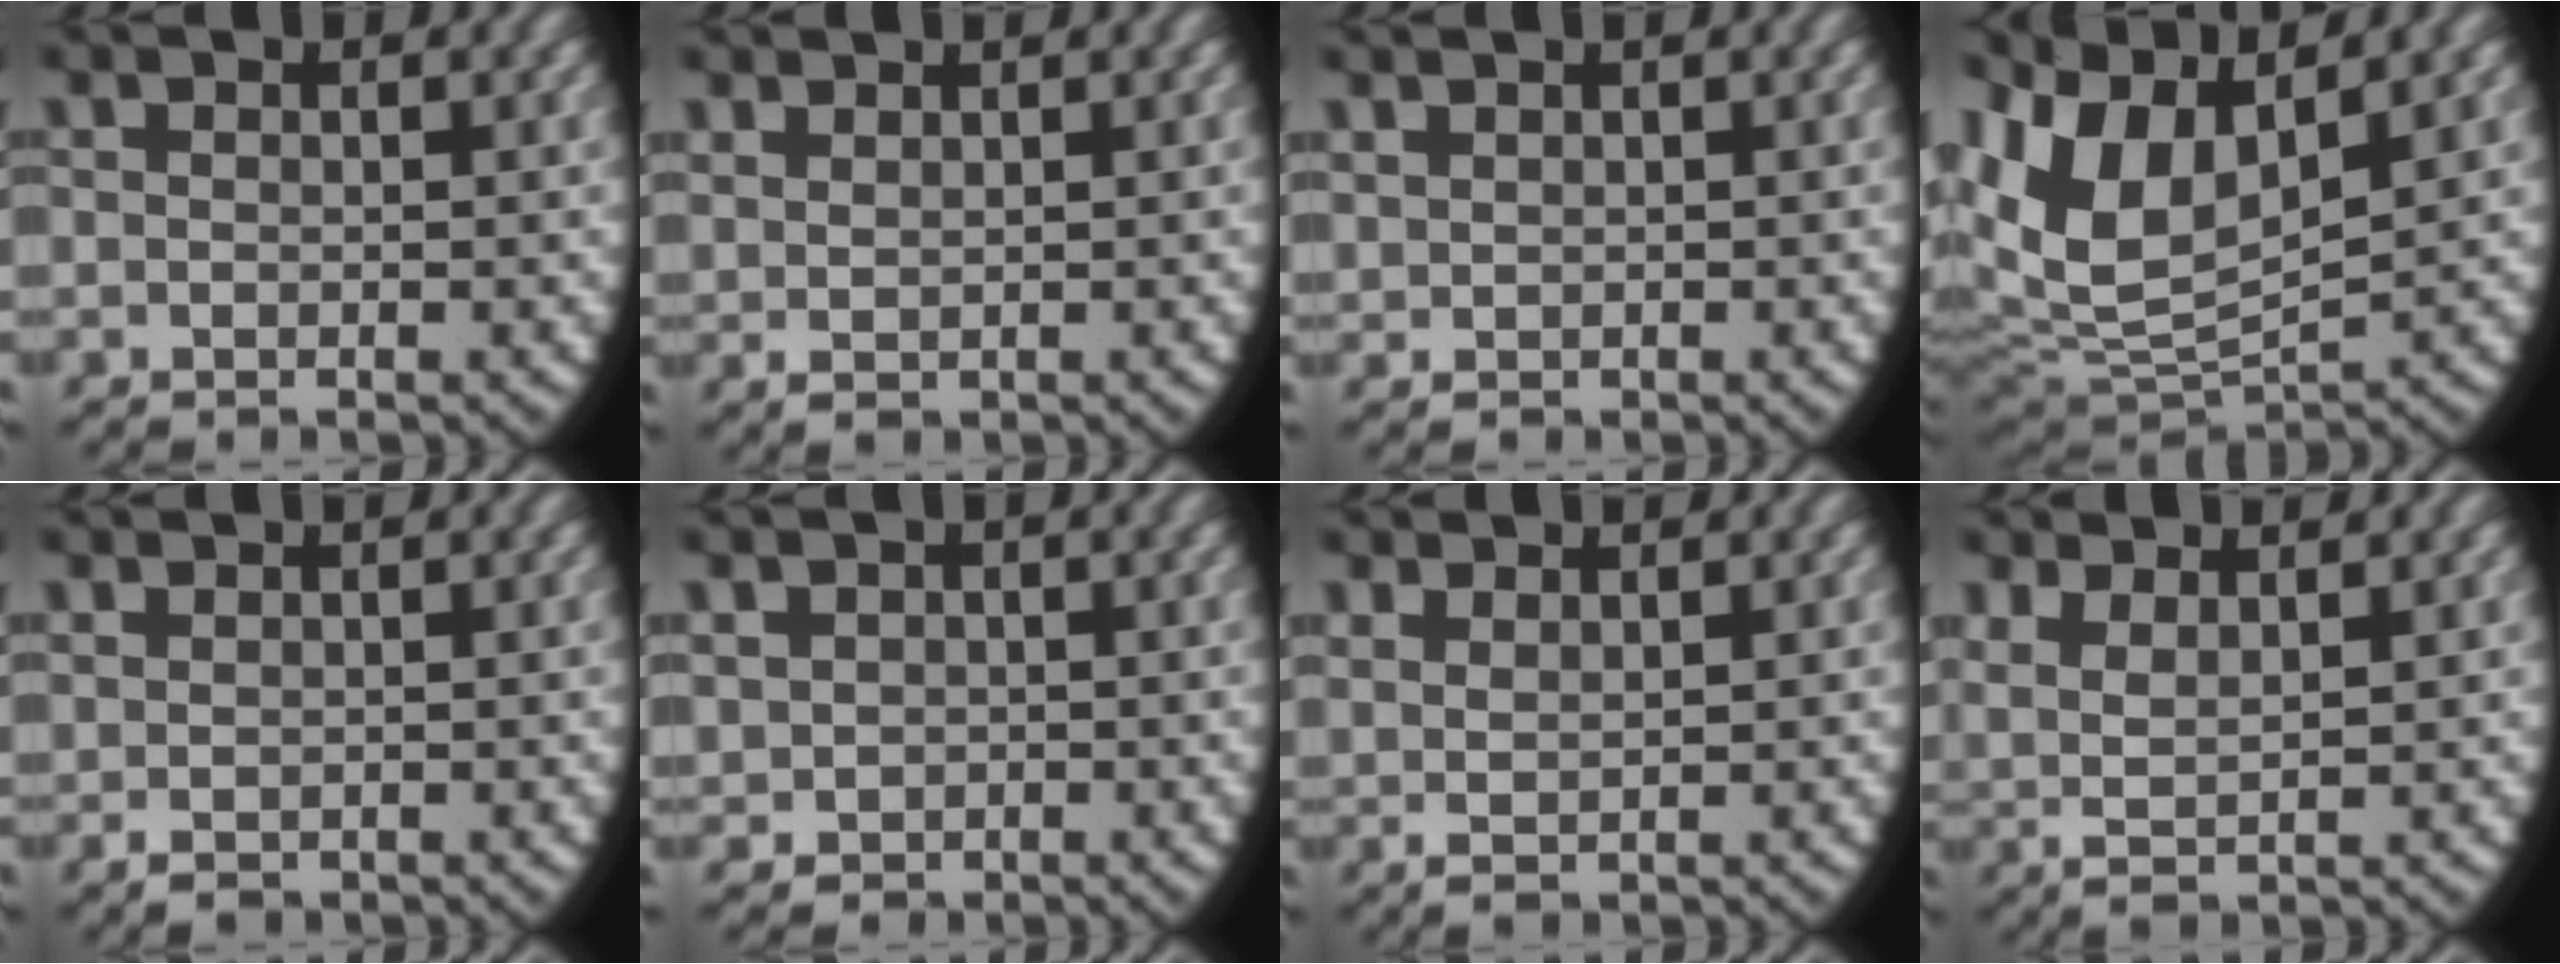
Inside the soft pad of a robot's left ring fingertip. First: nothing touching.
{"total": 1.3, "force": [1.0, 0.6, 0.5], "torque": [-0.016, -0.010, 0.033]}
{"total": 1.3, "force": [0.8, 1.0, 0.3], "torque": [-0.021, -0.010, 0.027]}
{"total": 11.7, "force": [2.4, 8.3, 7.9], "torque": [-0.204, -0.036, 0.055]}
{"total": 0.6, "force": [0.0, 0.6, 0.3], "torque": [-0.014, -0.014, 0.014]}
{"total": 3.6, "force": [0.1, 3.4, 1.2], "torque": [-0.042, -0.022, 0.014]}
{"total": 2.0, "force": [1.6, 0.8, 0.9], "torque": [-0.021, -0.005, 0.040]}
{"total": 4.7, "force": [2.1, 3.1, 2.9], "torque": [-0.080, -0.004, 0.038]}